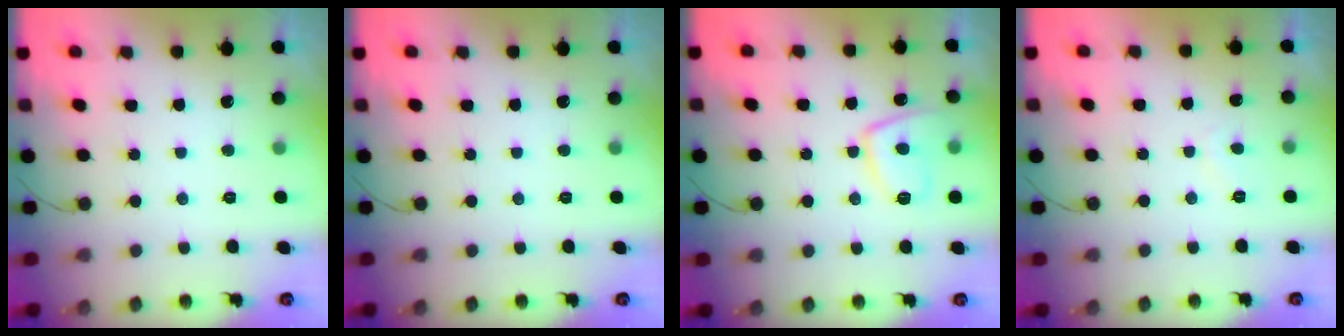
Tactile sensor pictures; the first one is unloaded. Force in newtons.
{"total": 0.0}
{"total": 9.9, "press": 9.8, "slide": 1.3}
{"total": 1.4, "press": 1.3, "slide": 0.5}